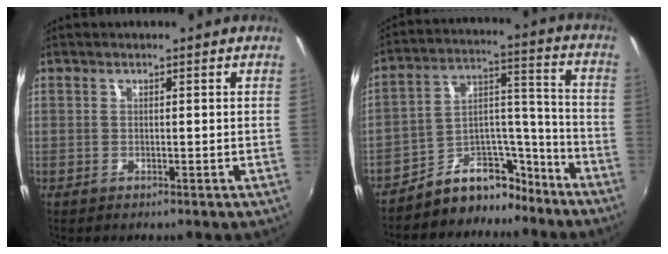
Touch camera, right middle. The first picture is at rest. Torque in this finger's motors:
{"motor_torque": [0.89, -1.25, 0.03, 0.02]}